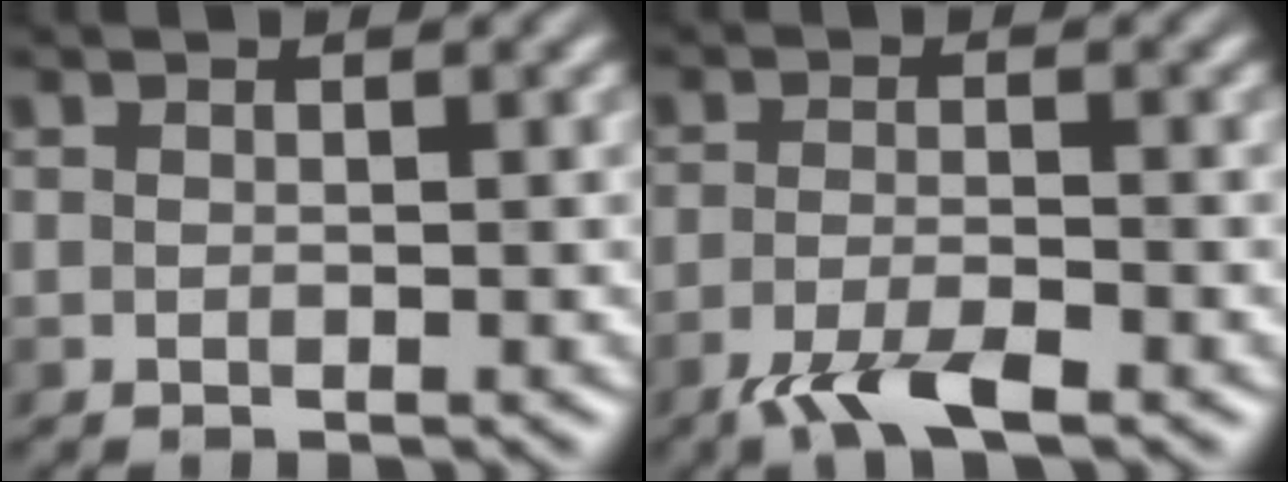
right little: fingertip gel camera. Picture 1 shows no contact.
{"total": 4.1, "force": [-2.7, 0.9, 2.9], "torque": [-0.061, -0.006, -0.056]}